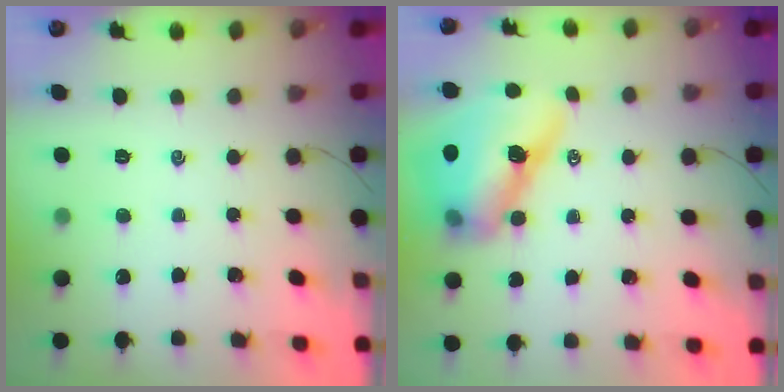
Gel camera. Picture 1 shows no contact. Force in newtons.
{"total": 15.5, "press": 14.9, "slide": 4.3}